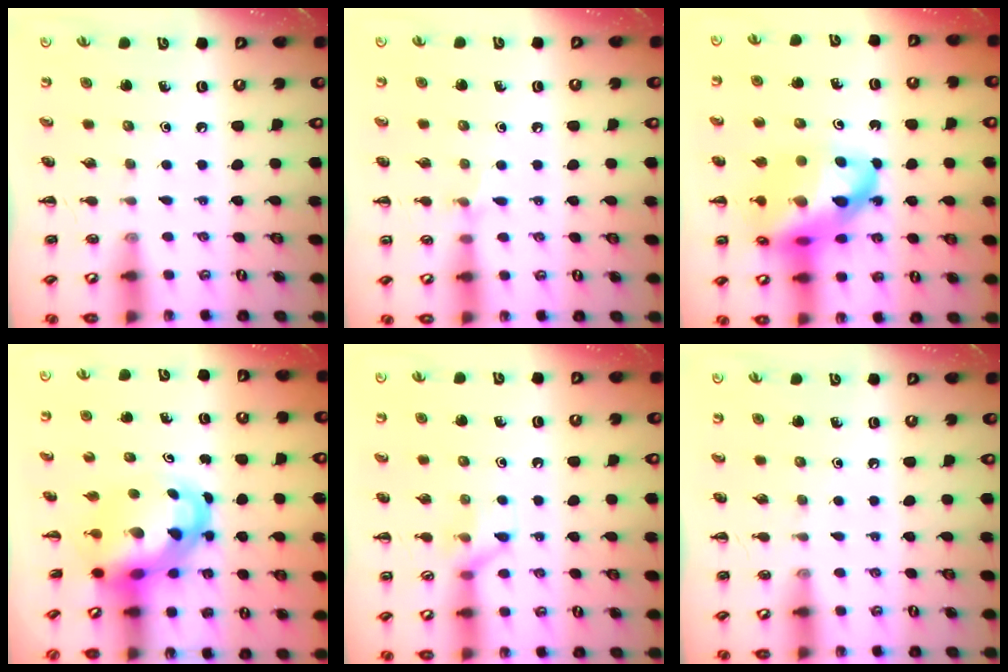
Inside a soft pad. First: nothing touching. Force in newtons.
{"total": 5.1, "press": 4.8, "slide": 1.6}
{"total": 22.0, "press": 21.5, "slide": 4.6}
{"total": 6.2, "press": 6.0, "slide": 1.6}
{"total": 6.9, "press": 6.8, "slide": 0.9}
{"total": 0.0}